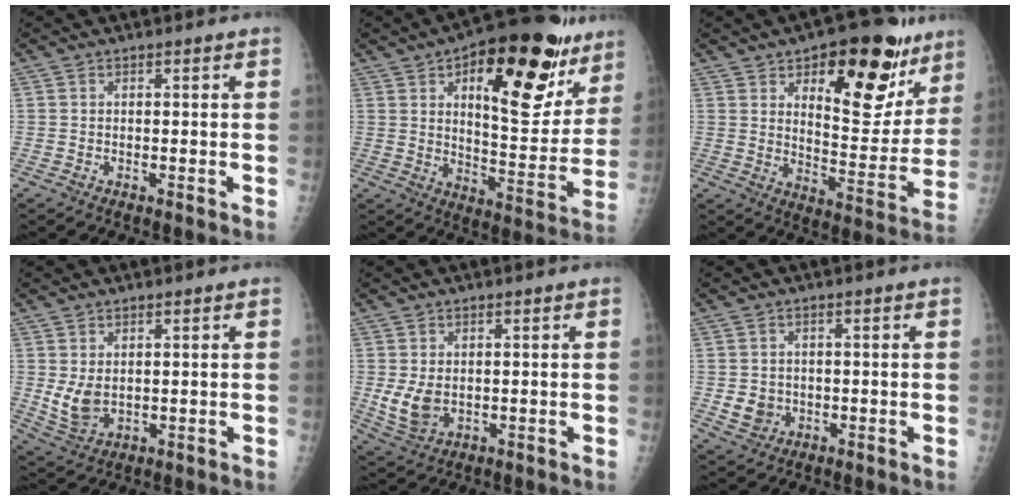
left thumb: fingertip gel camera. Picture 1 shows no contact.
{"total": 26.2, "force": [13.3, 11.2, 19.6], "torque": [-0.226, -0.041, 0.196]}
{"total": 21.3, "force": [11.6, 9.8, 14.9], "torque": [-0.140, -0.058, 0.171]}
{"total": 5.4, "force": [1.2, 3.5, 4.0], "torque": [-0.072, -0.017, 0.036]}
{"total": 5.5, "force": [0.2, 3.8, 4.0], "torque": [-0.071, -0.016, 0.018]}
{"total": 3.8, "force": [-0.3, 3.4, 1.6], "torque": [-0.014, 0.000, 0.005]}